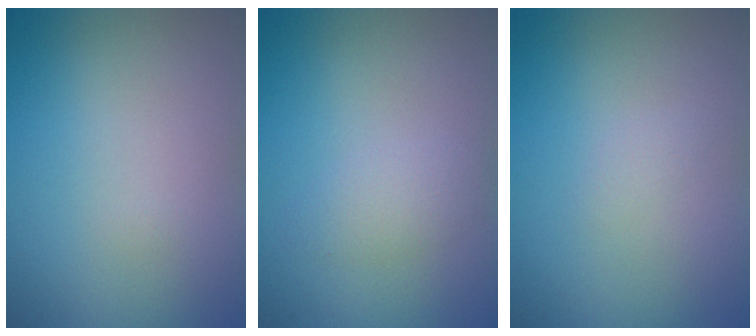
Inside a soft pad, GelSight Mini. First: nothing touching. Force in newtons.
{"total": 1.7, "press": 1.7, "slide": 0.0}
{"total": 0.7, "press": 0.7, "slide": 0.1}